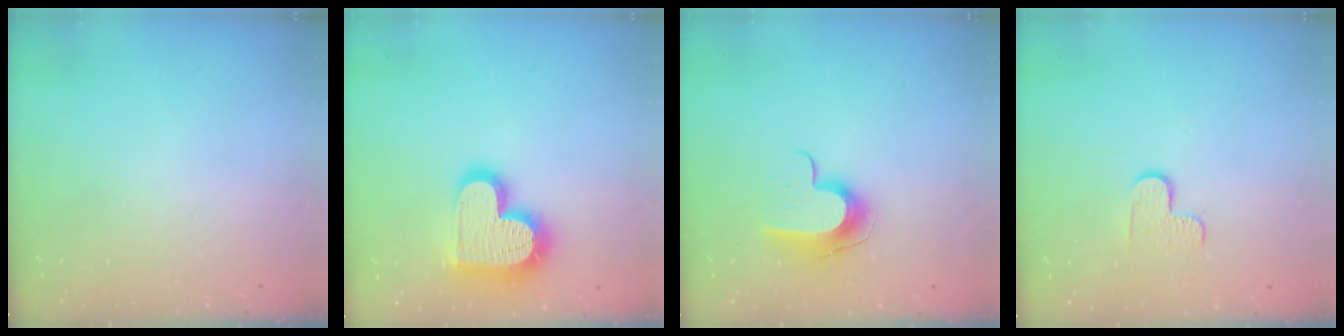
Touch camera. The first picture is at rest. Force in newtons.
{"total": 19.8, "press": 19.7, "slide": 1.3}
{"total": 10.2, "press": 10.2, "slide": 0.6}
{"total": 5.9, "press": 5.8, "slide": 0.6}